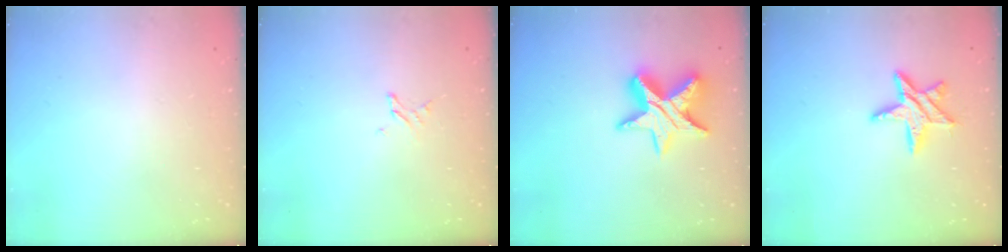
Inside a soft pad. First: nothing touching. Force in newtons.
{"total": 1.2, "press": 1.2, "slide": 0.1}
{"total": 12.0, "press": 11.9, "slide": 1.1}
{"total": 10.5, "press": 10.5, "slide": 0.6}